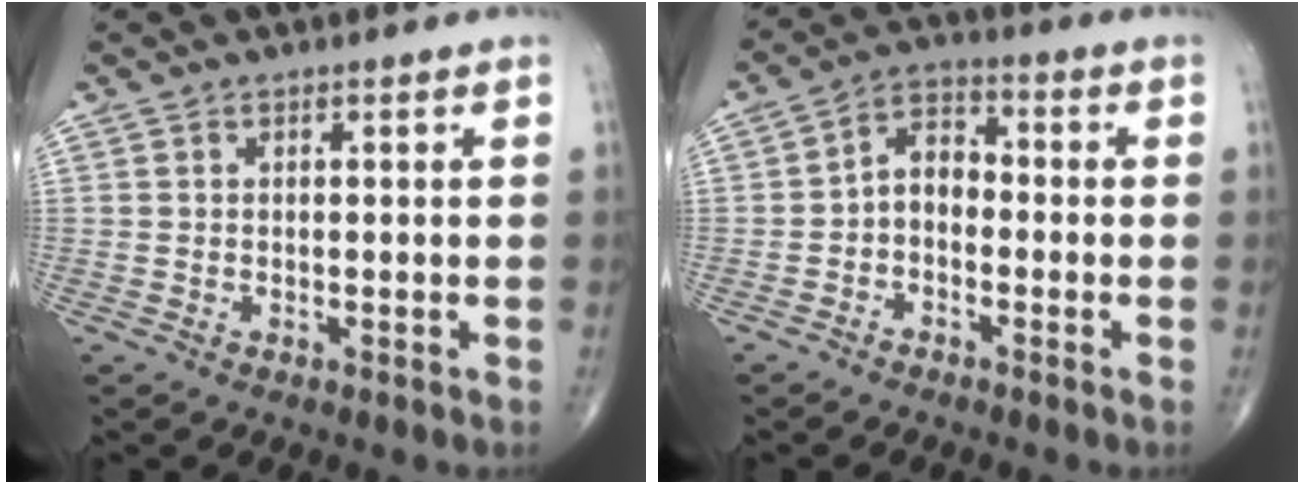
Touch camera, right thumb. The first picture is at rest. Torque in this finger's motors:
{"motor_torque": [-0.09, -0.32, 0.01, -0.13, 0.11]}